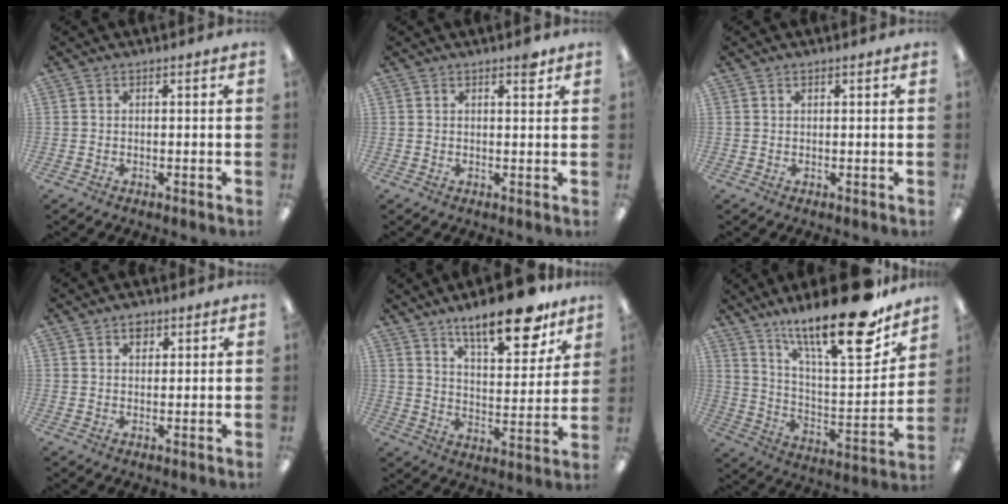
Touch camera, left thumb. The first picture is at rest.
{"total": 2.5, "force": [1.8, 0.8, 1.6], "torque": [-0.010, -0.008, 0.025]}
{"total": 0.6, "force": [0.4, 0.3, 0.2], "torque": [-0.006, 0.003, 0.008]}
{"total": 2.7, "force": [1.7, 1.8, 1.0], "torque": [0.003, -0.007, 0.027]}
{"total": 17.2, "force": [12.8, 5.5, 10.1], "torque": [-0.140, -0.076, 0.209]}
{"total": 23.9, "force": [17.6, 5.0, 15.4], "torque": [-0.240, -0.121, 0.282]}